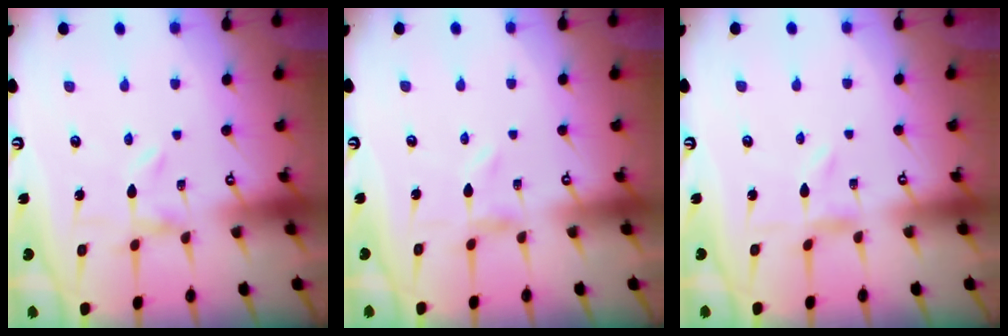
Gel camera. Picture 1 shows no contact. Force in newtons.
{"total": 0.0}
{"total": 0.0}